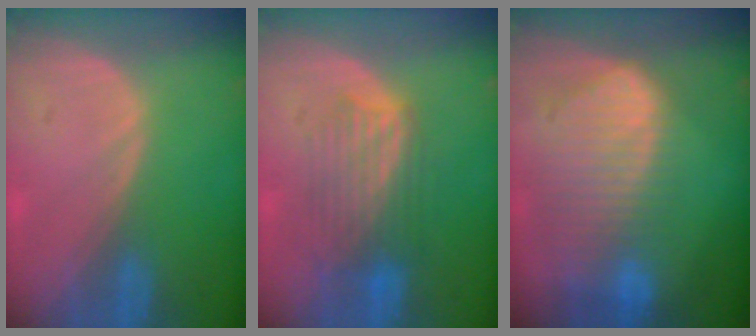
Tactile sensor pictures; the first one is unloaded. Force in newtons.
{"total": 6.3, "press": 6.3, "slide": 0.5}
{"total": 10.5, "press": 9.0, "slide": 5.3}